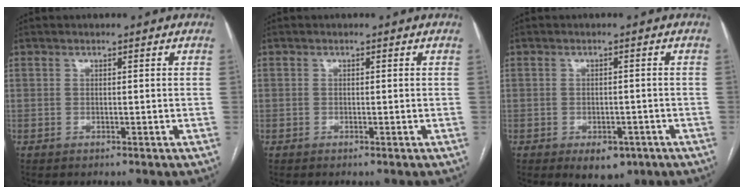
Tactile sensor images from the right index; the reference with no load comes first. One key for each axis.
{"total": 0.6, "fx": -0.1, "fy": 0.6, "fz": 0.0, "tx": 0.008, "ty": 0.004, "tz": -0.005}
{"total": 4.8, "fx": -2.7, "fy": 2.9, "fz": 2.6, "tx": -0.026, "ty": -0.001, "tz": -0.027}